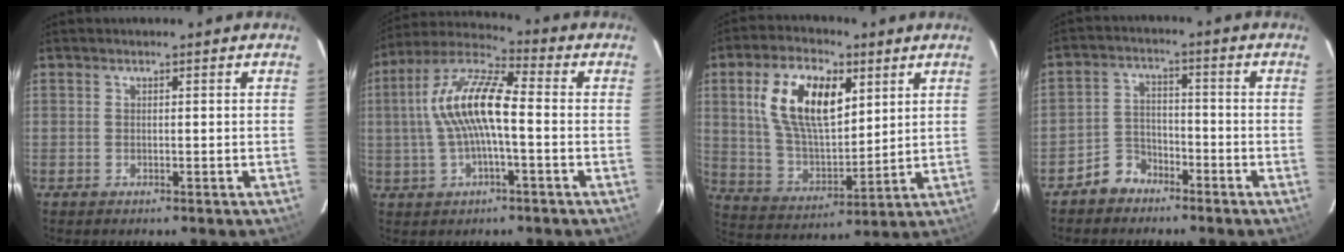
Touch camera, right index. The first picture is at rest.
{"total": 13.3, "force": [-0.2, 4.0, 12.7], "torque": [-0.249, 0.019, -0.011]}
{"total": 16.3, "force": [5.9, 8.4, 12.7], "torque": [-0.240, 0.018, 0.119]}
{"total": 5.6, "force": [-4.2, 3.8, 0.5], "torque": [-0.018, 0.024, -0.076]}